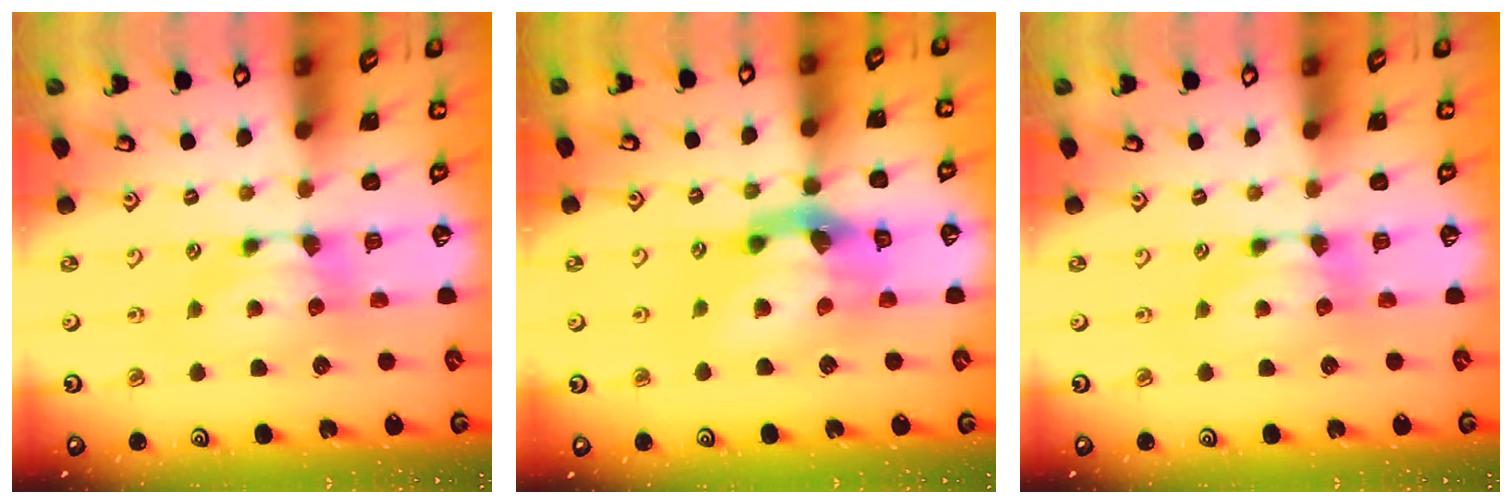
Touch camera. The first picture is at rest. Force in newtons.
{"total": 9.0, "press": 8.6, "slide": 2.8}
{"total": 0.0}